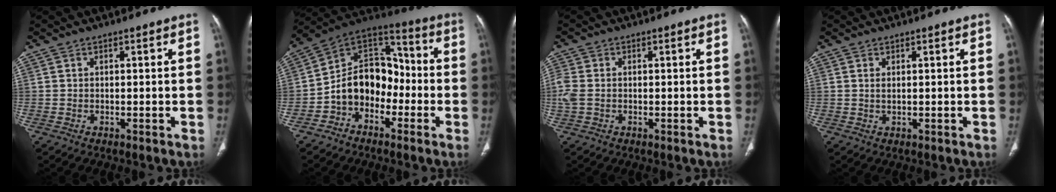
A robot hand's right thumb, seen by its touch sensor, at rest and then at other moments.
{"total": 13.8, "force": [-4.0, 10.4, 8.2], "torque": [-0.101, 0.067, -0.082]}
{"total": 3.9, "force": [-0.2, 2.8, 2.7], "torque": [-0.091, 0.005, -0.004]}
{"total": 0.9, "force": [0.4, 0.3, 0.8], "torque": [-0.015, -0.007, 0.009]}